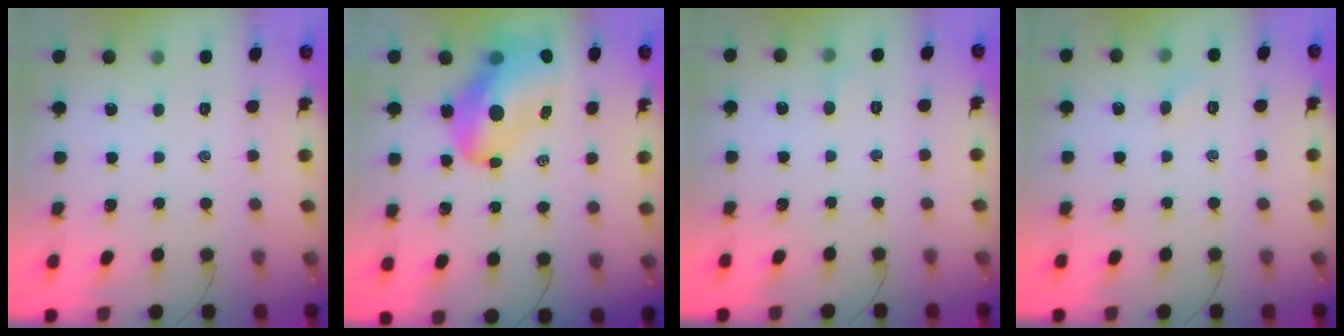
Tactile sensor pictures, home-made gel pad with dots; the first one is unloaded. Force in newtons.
{"total": 15.2, "press": 14.6, "slide": 4.2}
{"total": 2.8, "press": 2.6, "slide": 1.0}
{"total": 2.5, "press": 2.4, "slide": 0.7}